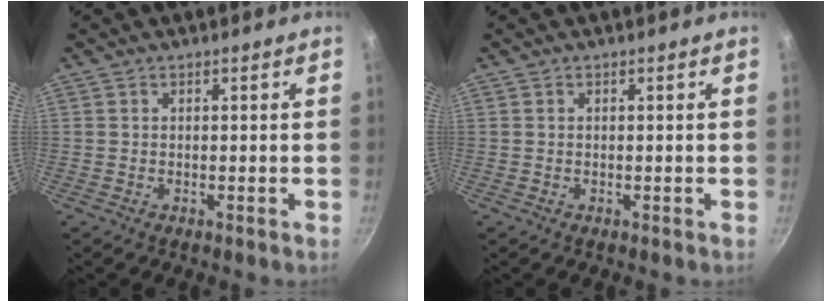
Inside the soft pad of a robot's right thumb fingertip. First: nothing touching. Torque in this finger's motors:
{"motor_torque": [-0.03, -0.04, 0.04, 0.14, 0.03]}